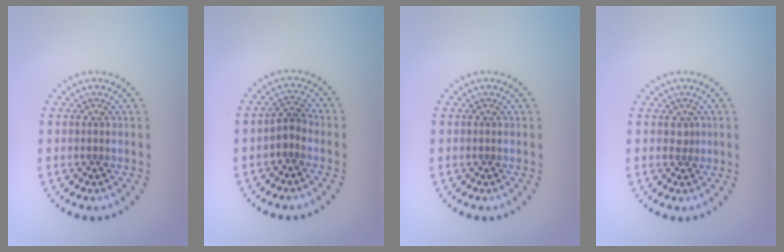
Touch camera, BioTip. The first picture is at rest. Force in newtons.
{"total": 1.5, "press": 1.3, "slide": 0.9}
{"total": 0.0}
{"total": 0.9, "press": 0.6, "slide": 0.7}